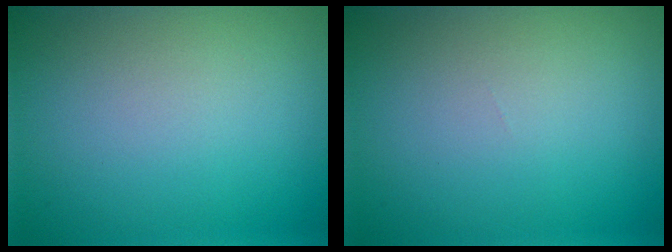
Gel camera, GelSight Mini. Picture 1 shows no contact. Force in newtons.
{"total": 0.0}